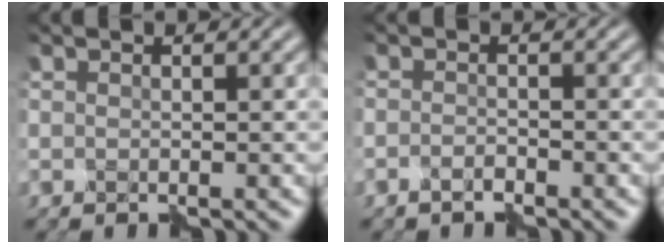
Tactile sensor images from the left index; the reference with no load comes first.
{"total": 0.9, "force": [-0.7, 0.2, 0.5], "torque": [-0.013, 0.003, -0.017]}